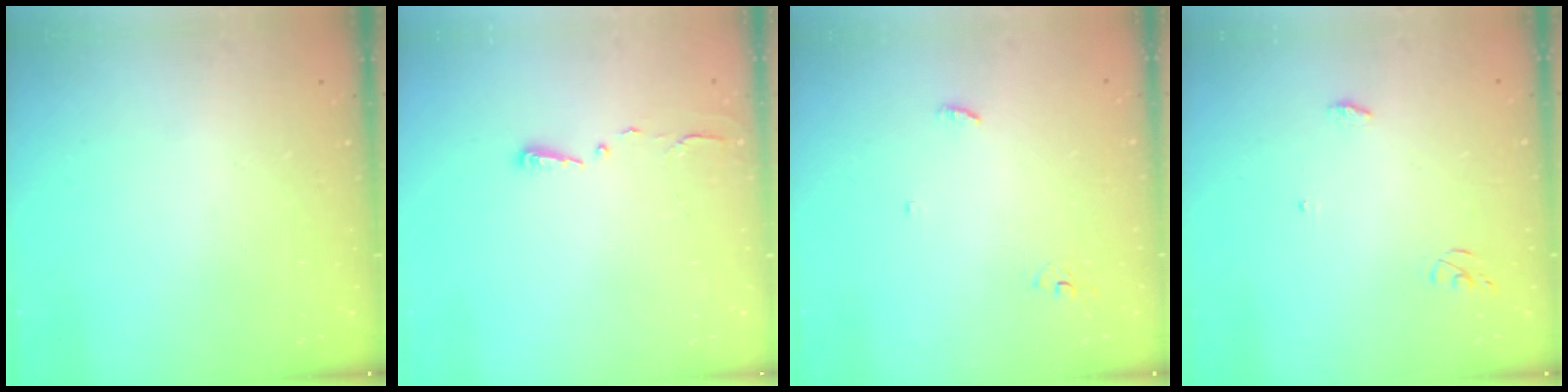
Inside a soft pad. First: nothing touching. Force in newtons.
{"total": 2.7, "press": 2.7, "slide": 0.4}
{"total": 3.2, "press": 3.2, "slide": 0.2}
{"total": 3.7, "press": 3.7, "slide": 0.1}